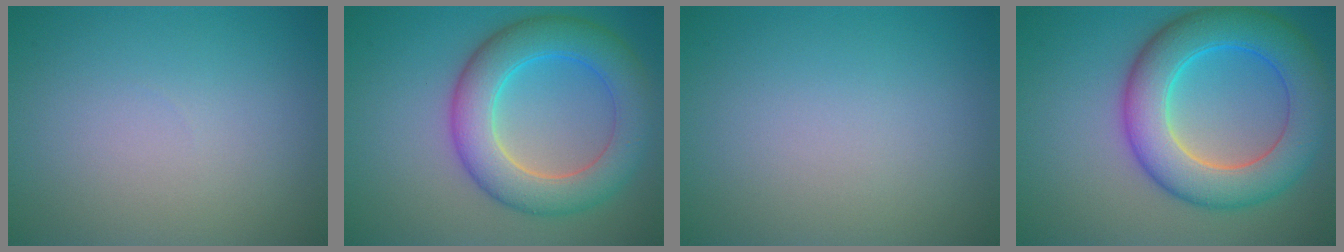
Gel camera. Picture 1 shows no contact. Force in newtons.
{"total": 7.4, "press": 7.4, "slide": 0.5}
{"total": 0.0}
{"total": 8.8, "press": 8.8, "slide": 0.2}